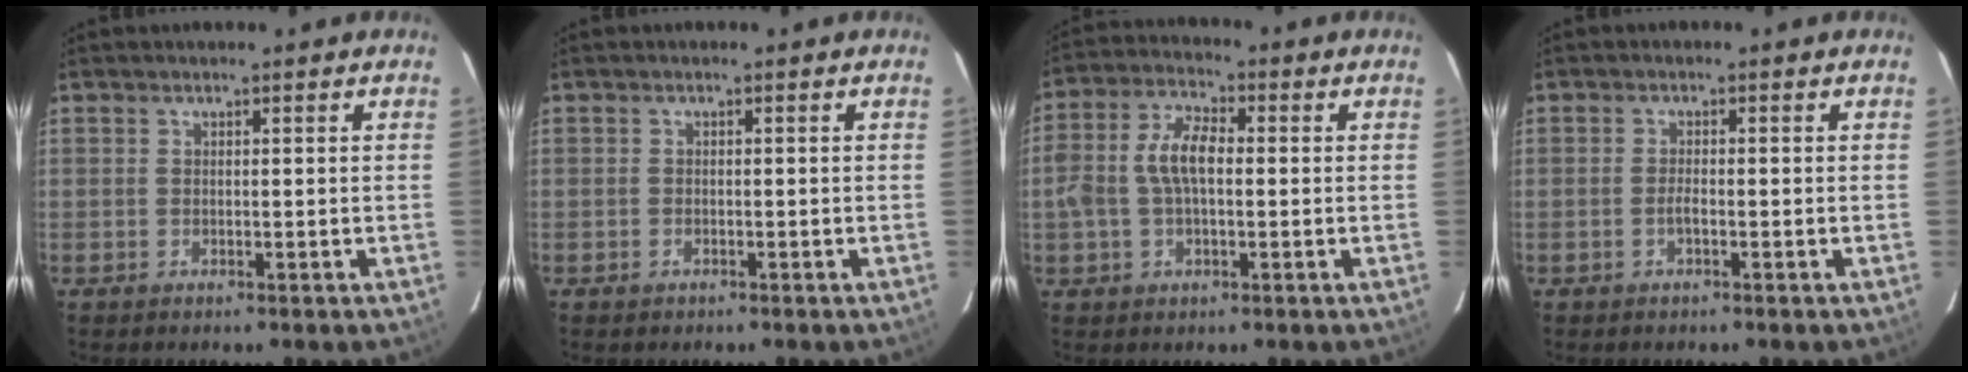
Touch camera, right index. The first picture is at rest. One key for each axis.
{"total": 0.9, "fx": -0.6, "fy": 0.7, "fz": 0.1, "tx": -0.002, "ty": 0.002, "tz": -0.010}
{"total": 8.5, "fx": -0.2, "fy": 4.5, "fz": 7.2, "tx": -0.147, "ty": 0.017, "tz": -0.003}
{"total": 1.3, "fx": -0.6, "fy": 0.3, "fz": 1.0, "tx": -0.021, "ty": 0.001, "tz": -0.013}